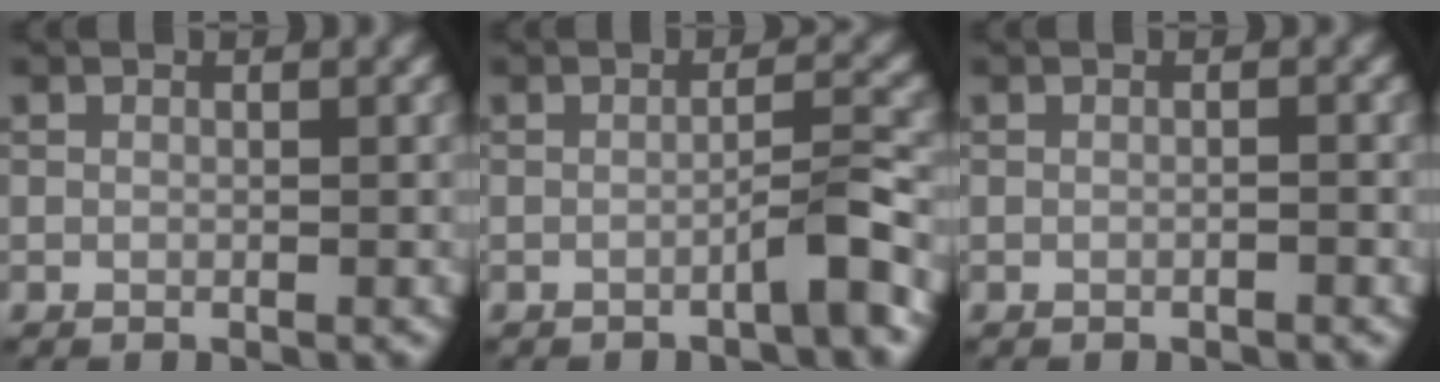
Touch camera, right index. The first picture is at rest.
{"total": 2.6, "force": [-1.4, 0.1, 2.1], "torque": [-0.028, 0.017, -0.030]}
{"total": 0.5, "force": [-0.3, 0.0, 0.4], "torque": [-0.007, 0.003, -0.009]}